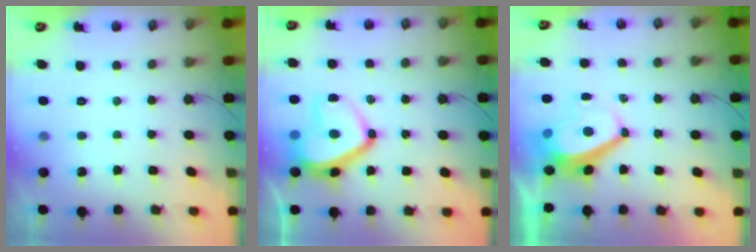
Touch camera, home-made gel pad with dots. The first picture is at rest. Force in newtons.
{"total": 16.1, "press": 16.0, "slide": 1.8}
{"total": 5.9, "press": 5.9, "slide": 0.7}